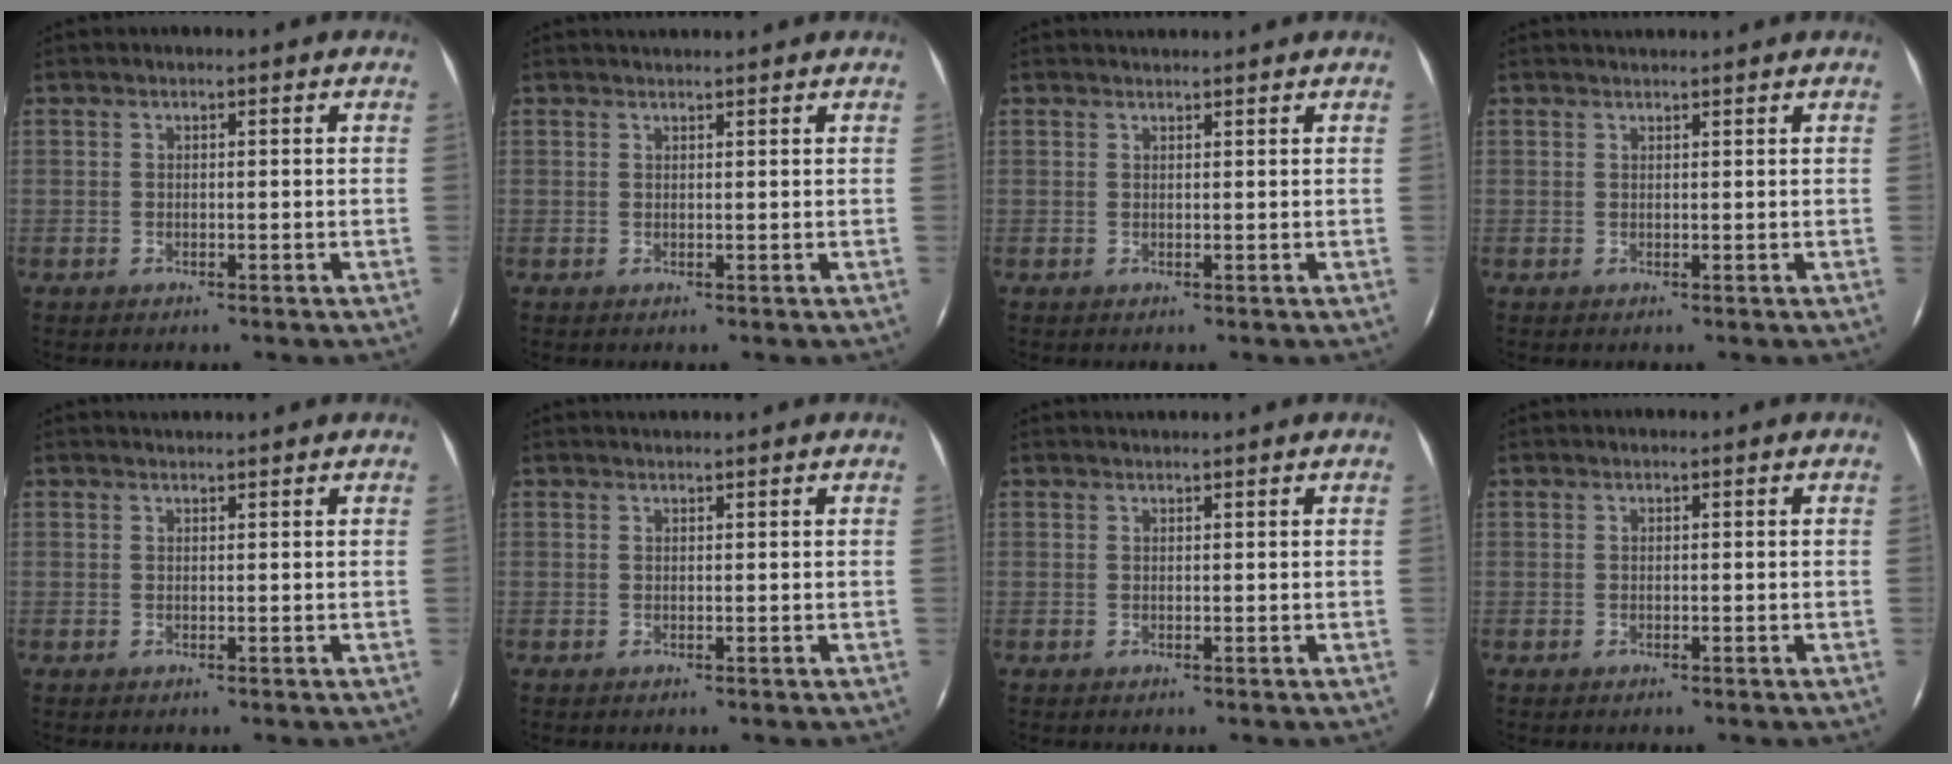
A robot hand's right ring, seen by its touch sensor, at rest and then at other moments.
{"total": 1.8, "force": [1.7, -0.2, 0.4], "torque": [-0.014, 0.001, 0.023]}
{"total": 1.4, "force": [1.4, -0.1, 0.2], "torque": [-0.009, 0.000, 0.021]}
{"total": 1.4, "force": [1.4, -0.2, 0.2], "torque": [-0.009, -0.001, 0.021]}
{"total": 1.5, "force": [1.5, -0.1, 0.2], "torque": [-0.010, 0.000, 0.021]}
{"total": 1.1, "force": [1.1, -0.2, 0.2], "torque": [-0.010, -0.002, 0.017]}
{"total": 1.1, "force": [1.0, -0.2, 0.2], "torque": [-0.009, -0.002, 0.017]}
{"total": 0.0}